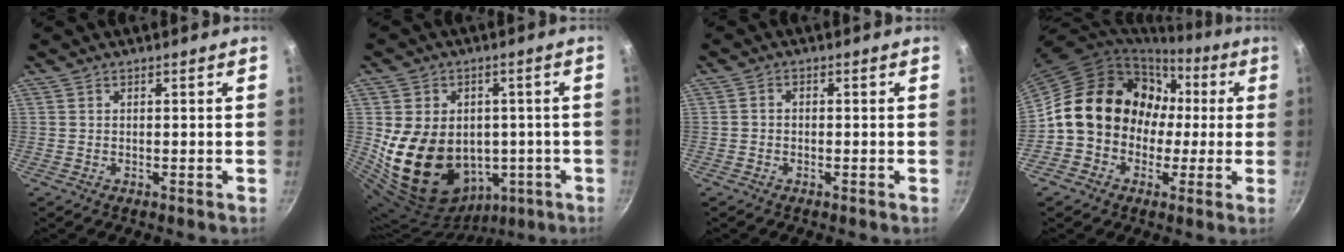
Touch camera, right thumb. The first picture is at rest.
{"total": 17.9, "force": [-1.8, 14.2, 10.8], "torque": [-0.166, 0.017, -0.004]}
{"total": 1.2, "force": [-0.6, 0.8, 0.6], "torque": [-0.012, 0.006, -0.013]}
{"total": 15.3, "force": [-0.1, 13.3, 7.5], "torque": [-0.062, 0.047, -0.008]}